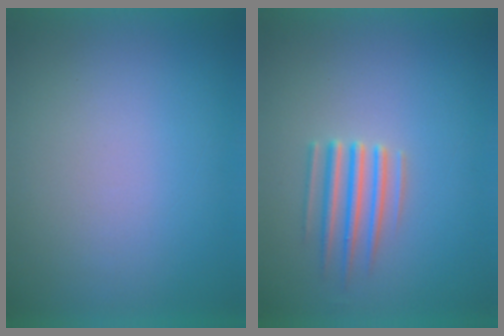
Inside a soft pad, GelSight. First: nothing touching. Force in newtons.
{"total": 2.9}